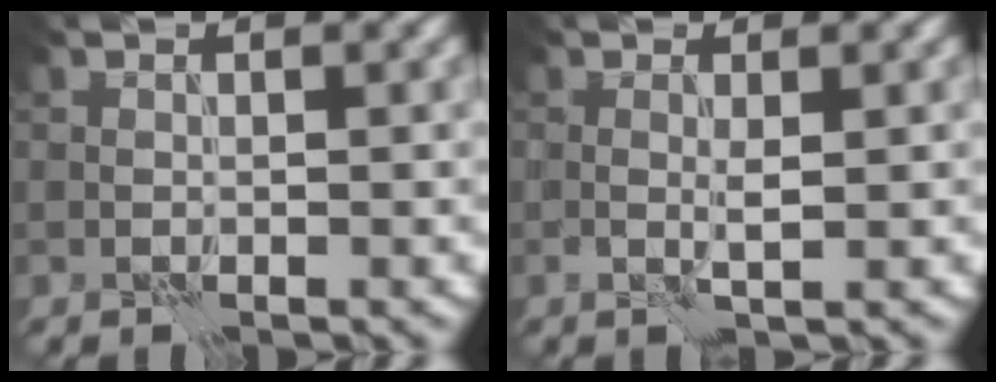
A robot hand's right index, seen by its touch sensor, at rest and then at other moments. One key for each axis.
{"total": 1.1, "fx": 0.2, "fy": 0.0, "fz": 1.1, "tx": -0.023, "ty": 0.000, "tz": 0.000}